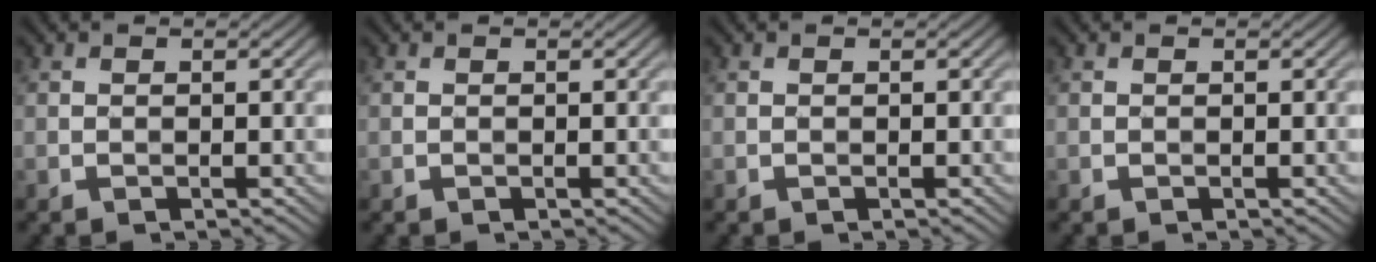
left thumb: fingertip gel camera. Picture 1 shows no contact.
{"total": 0.0}
{"total": 0.0}
{"total": 0.0}